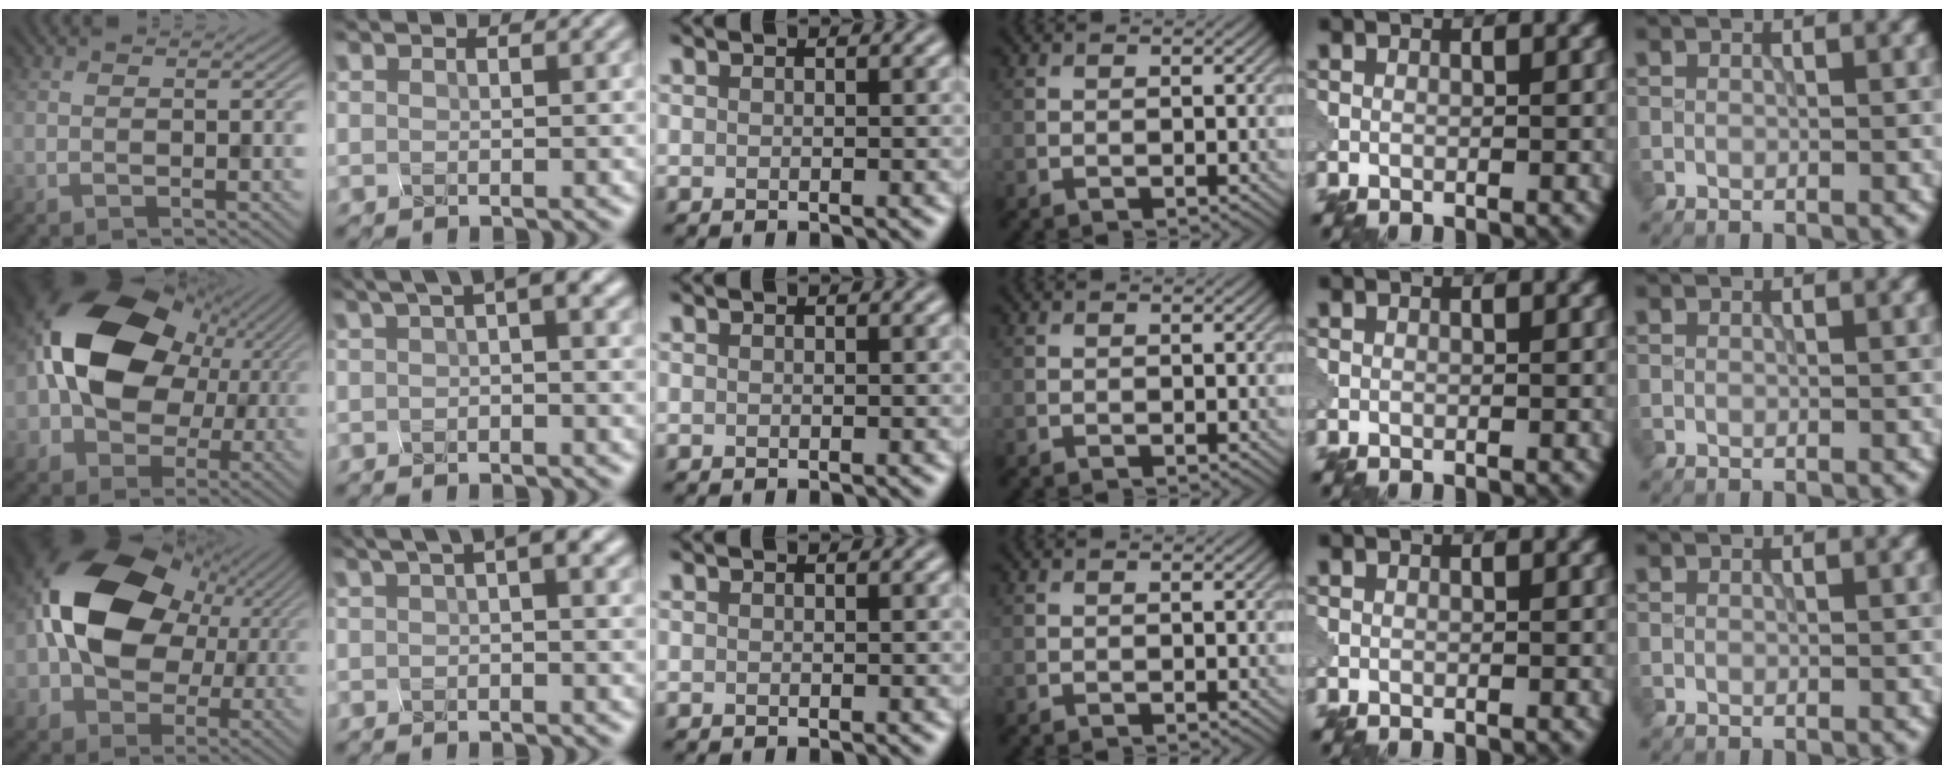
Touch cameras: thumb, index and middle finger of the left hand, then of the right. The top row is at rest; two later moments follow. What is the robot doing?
{"motion": "squeeze", "object": "foam earplug"}